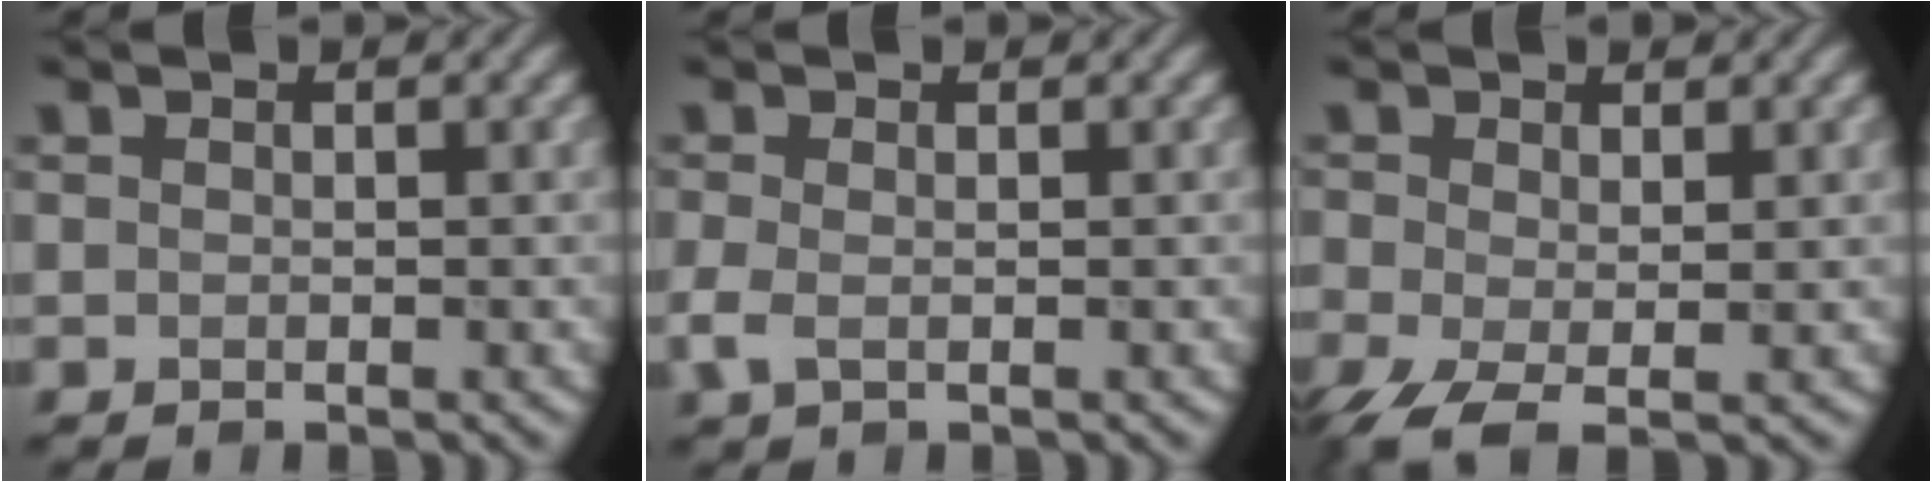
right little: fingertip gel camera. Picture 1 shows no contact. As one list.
[{"total": 1.7, "force": [-0.3, 0.8, 1.5], "torque": [-0.043, -0.005, -0.010]}, {"total": 4.4, "force": [-1.5, 2.1, 3.5], "torque": [-0.086, -0.013, -0.032]}]